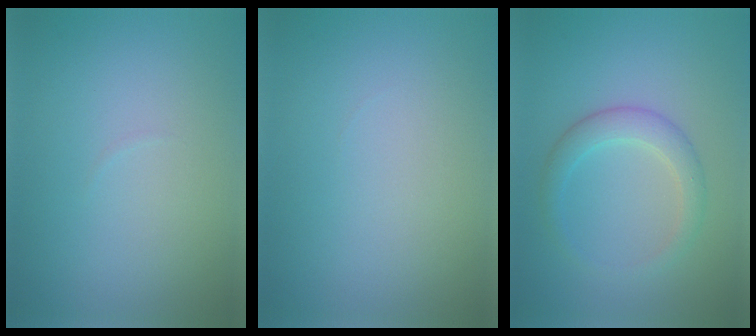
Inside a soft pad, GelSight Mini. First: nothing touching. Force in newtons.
{"total": 0.0}
{"total": 2.7, "press": 2.7, "slide": 0.1}